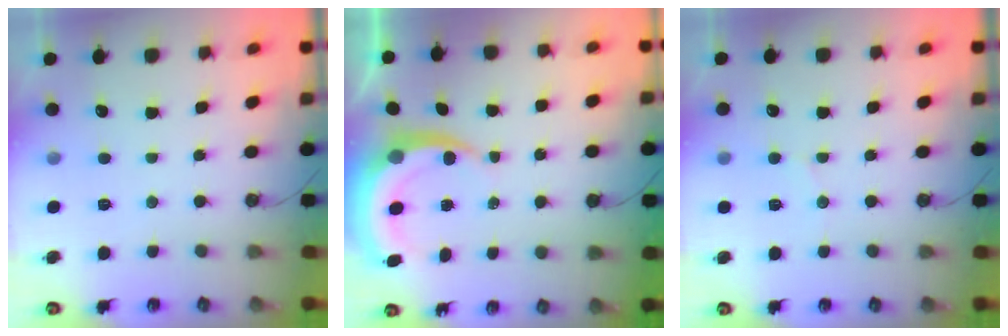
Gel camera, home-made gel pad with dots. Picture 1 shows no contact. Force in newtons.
{"total": 6.5, "press": 6.5, "slide": 0.8}
{"total": 5.1, "press": 5.1, "slide": 0.5}